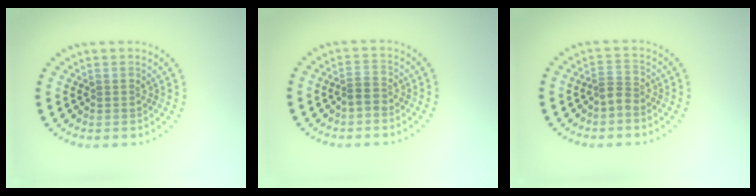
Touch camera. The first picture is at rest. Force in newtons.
{"total": 1.6, "press": 1.5, "slide": 0.7}
{"total": 1.8, "press": 1.3, "slide": 1.3}